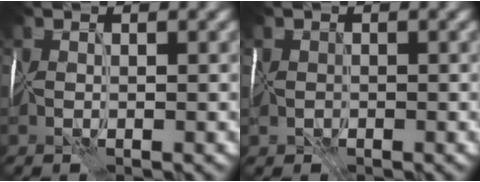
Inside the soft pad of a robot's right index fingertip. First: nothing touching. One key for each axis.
{"total": 1.2, "fx": -0.8, "fy": 0.9, "fz": -0.4, "tx": 0.001, "ty": -0.003, "tz": -0.015}